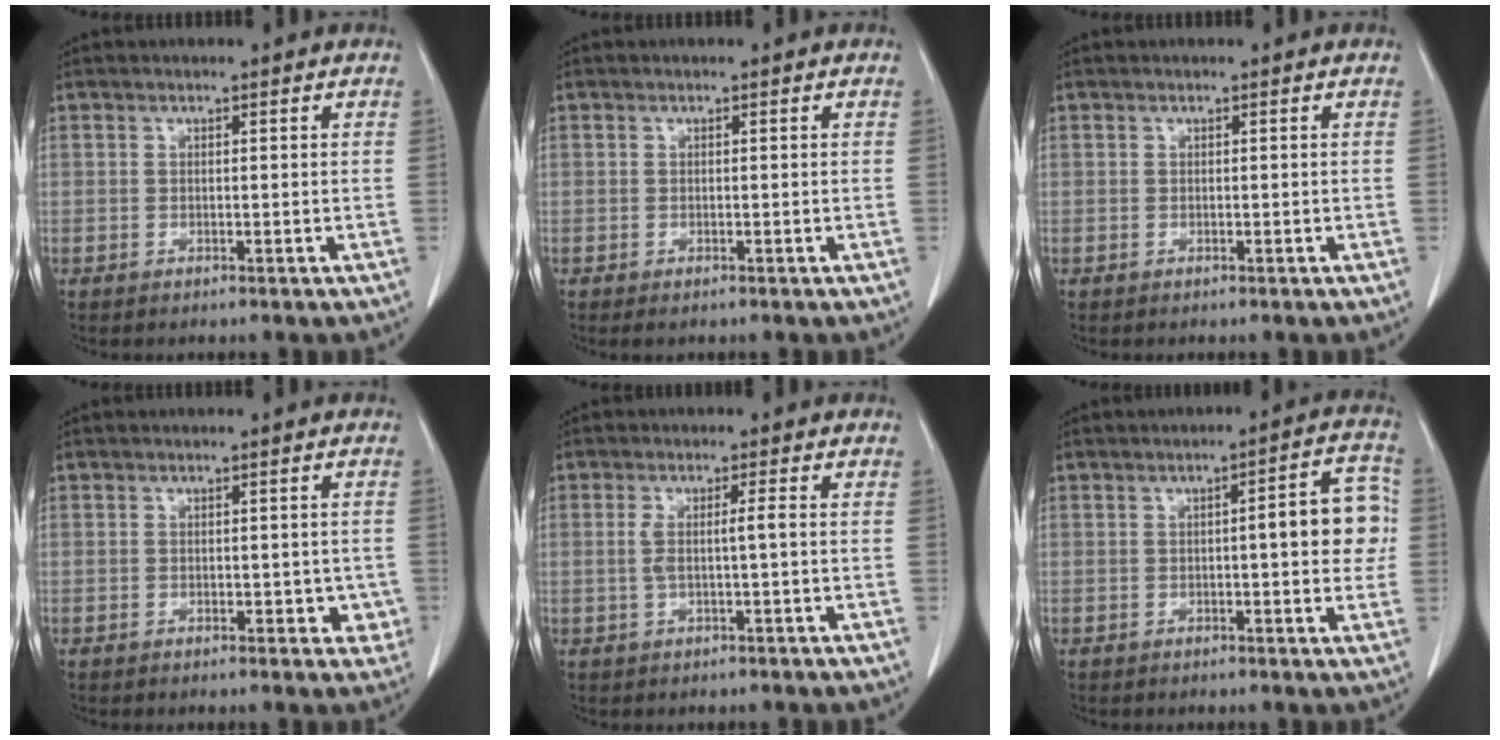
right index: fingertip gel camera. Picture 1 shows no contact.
{"total": 0.9, "force": [-0.4, 0.3, 0.7], "torque": [-0.012, -0.003, -0.004]}
{"total": 0.0}
{"total": 3.2, "force": [-0.7, 2.1, 2.3], "torque": [-0.010, 0.010, -0.002]}
{"total": 2.9, "force": [0.0, 0.0, 2.9], "torque": [-0.057, 0.005, 0.002]}
{"total": 7.9, "force": [0.2, 1.8, 7.7], "torque": [-0.094, 0.021, -0.002]}